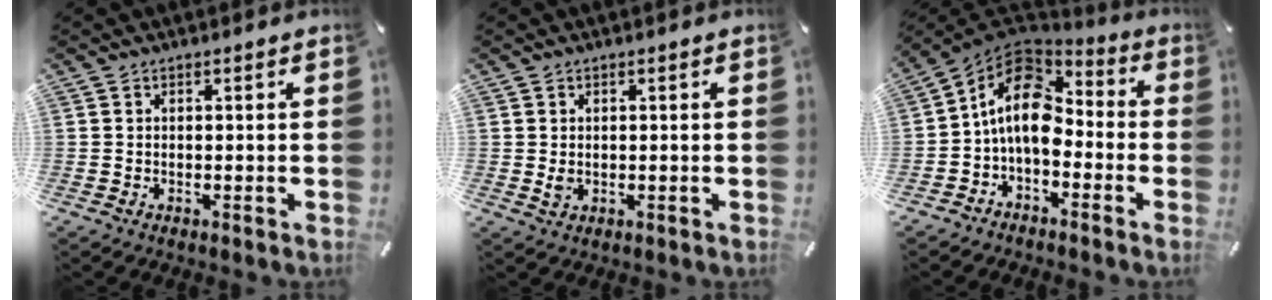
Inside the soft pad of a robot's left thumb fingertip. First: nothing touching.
{"total": 1.5, "force": [0.0, 1.3, 0.8], "torque": [-0.010, -0.001, -0.001]}
{"total": 12.5, "force": [-1.7, 8.5, 9.0], "torque": [-0.165, 0.015, -0.035]}